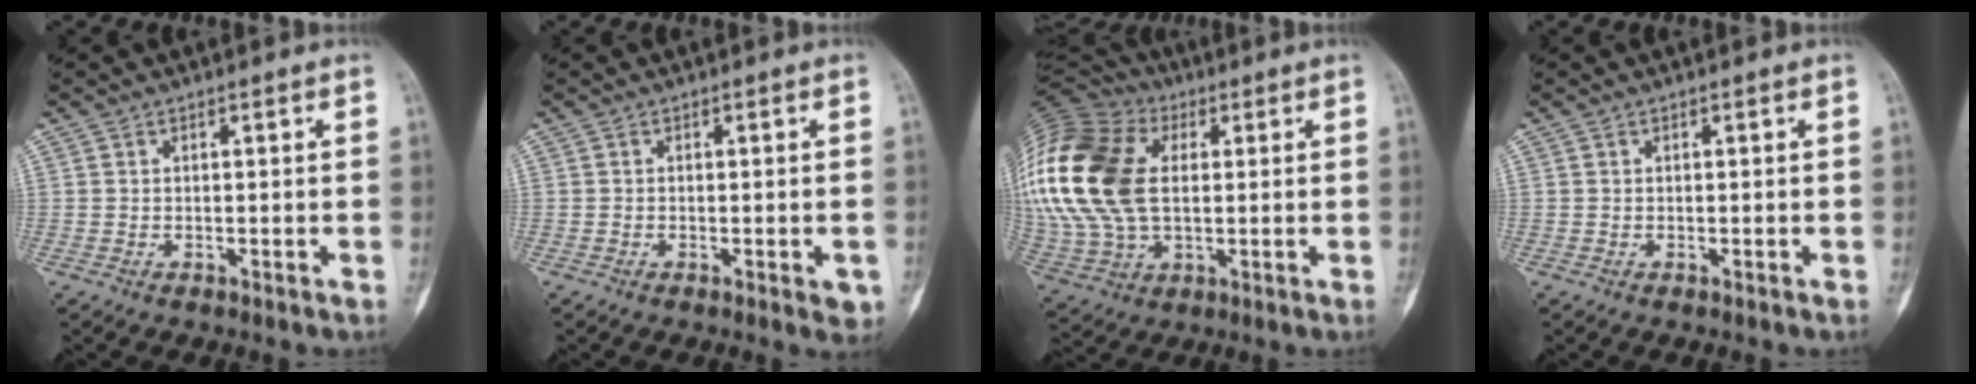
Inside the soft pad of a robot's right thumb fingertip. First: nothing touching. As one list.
[{"total": 2.7, "force": [-0.9, 1.1, 2.3], "torque": [-0.011, -0.002, -0.011]}, {"total": 29.2, "force": [4.8, 19.2, 21.4], "torque": [-0.497, 0.027, 0.094]}, {"total": 0.0}]